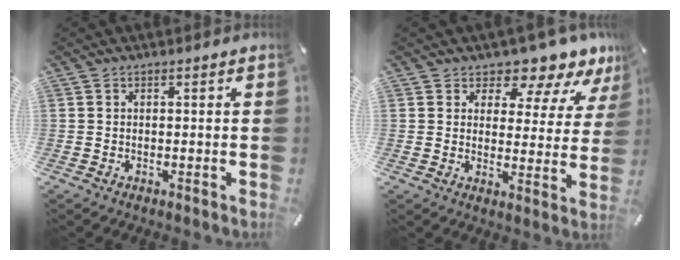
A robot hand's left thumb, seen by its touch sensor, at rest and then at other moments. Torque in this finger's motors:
{"motor_torque": [0.66, 0.10, 0.24, 0.14, 0.07]}